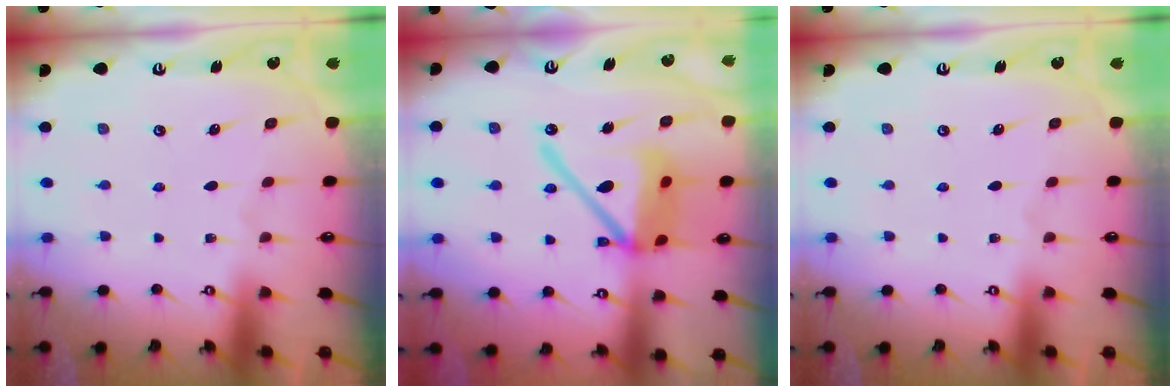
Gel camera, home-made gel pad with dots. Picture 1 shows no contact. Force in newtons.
{"total": 17.0, "press": 16.8, "slide": 2.6}
{"total": 0.0}